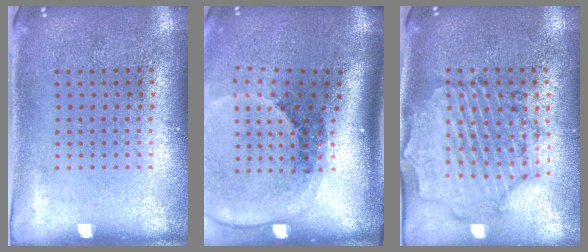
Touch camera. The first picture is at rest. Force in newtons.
{"total": 2.7, "press": 1.8, "slide": 2.0}
{"total": 1.6, "press": 1.6, "slide": 0.3}